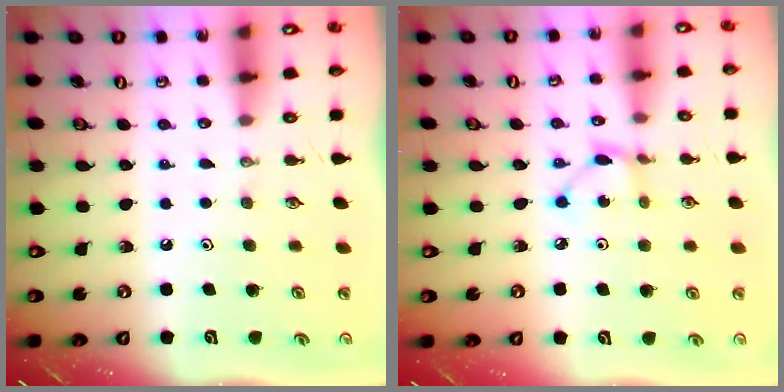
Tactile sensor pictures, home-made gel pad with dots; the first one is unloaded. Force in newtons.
{"total": 2.6, "press": 2.6, "slide": 0.2}